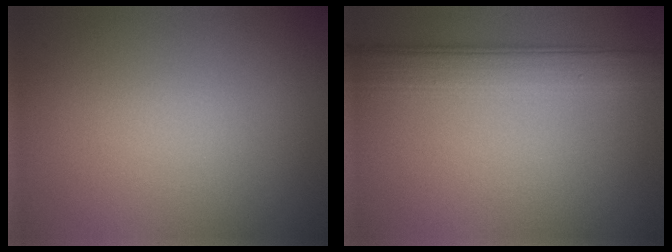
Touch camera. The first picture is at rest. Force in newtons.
{"total": 5.2, "press": 5.2, "slide": 0.1}